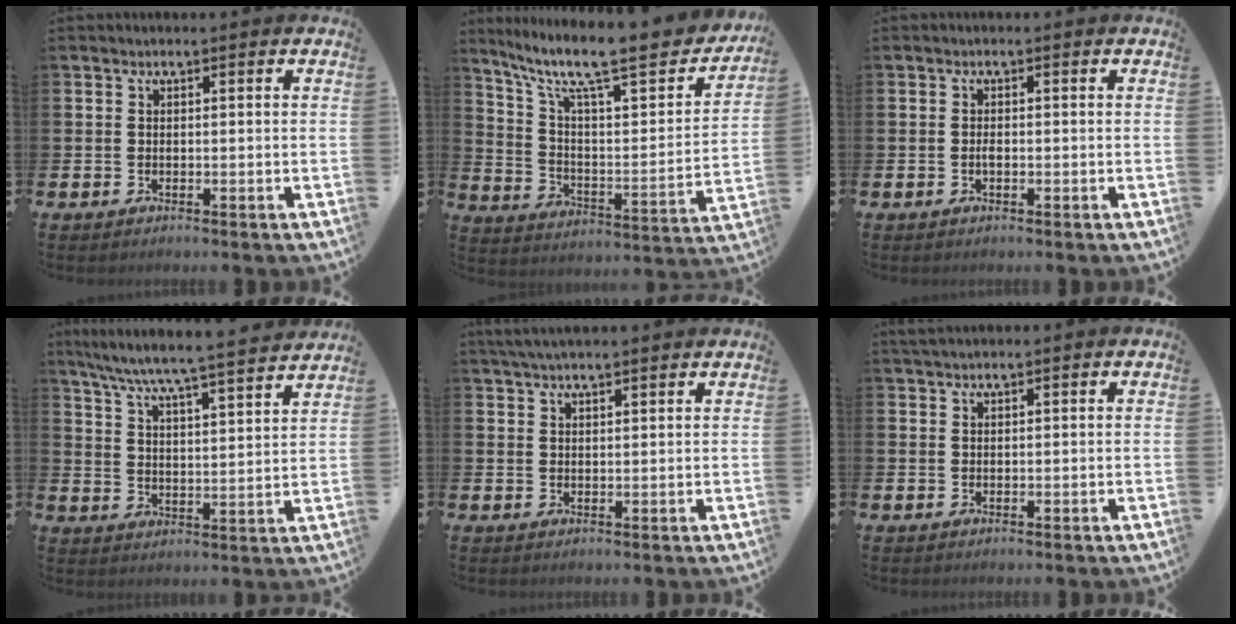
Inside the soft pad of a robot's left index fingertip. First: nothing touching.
{"total": 11.3, "force": [8.6, 2.9, 6.8], "torque": [-0.136, -0.066, 0.132]}
{"total": 0.9, "force": [-0.2, 0.4, 0.8], "torque": [-0.011, -0.003, -0.005]}
{"total": 6.9, "force": [6.5, -0.3, 2.3], "torque": [-0.072, -0.054, 0.109]}
{"total": 3.2, "force": [2.9, 0.3, 1.3], "torque": [-0.028, -0.004, 0.053]}
{"total": 1.2, "force": [1.1, 0.1, 0.5], "torque": [-0.006, 0.002, 0.019]}